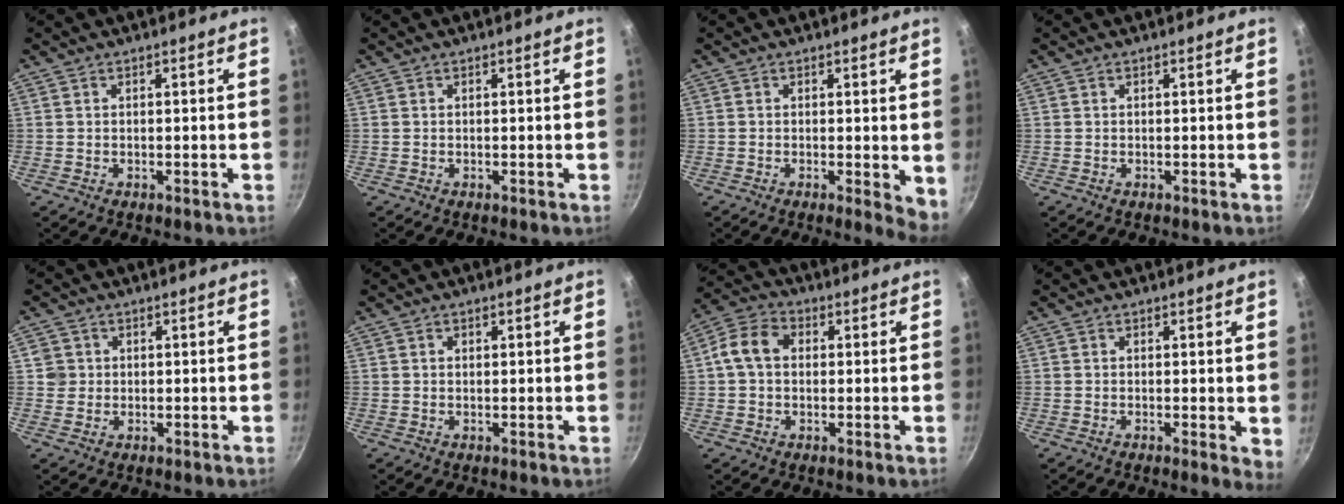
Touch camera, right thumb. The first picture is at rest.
{"total": 0.0}
{"total": 4.0, "force": [0.0, 1.2, 3.8], "torque": [-0.050, -0.010, -0.002]}
{"total": 0.0}
{"total": 2.7, "force": [0.5, 2.6, 0.1], "torque": [0.015, 0.003, 0.008]}
{"total": 0.8, "force": [0.3, 0.6, 0.5], "torque": [-0.003, 0.000, 0.003]}
{"total": 7.8, "force": [0.9, 5.8, 5.1], "torque": [-0.094, 0.025, 0.009]}
{"total": 3.1, "force": [0.0, 0.9, 3.0], "torque": [-0.041, -0.010, -0.004]}